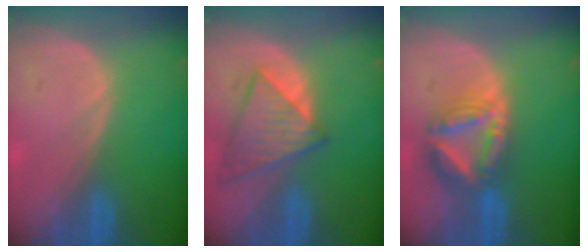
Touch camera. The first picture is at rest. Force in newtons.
{"total": 7.7, "press": 7.1, "slide": 3.0}
{"total": 8.2, "press": 7.2, "slide": 4.0}